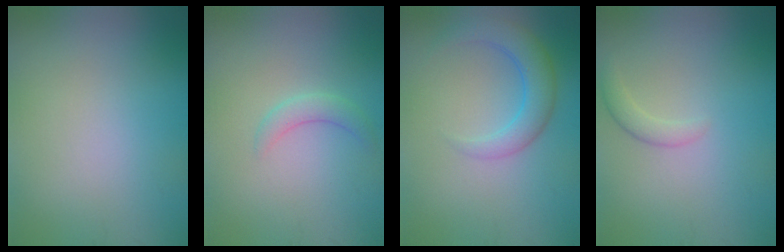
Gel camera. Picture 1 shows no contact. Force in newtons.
{"total": 1.6, "press": 1.6, "slide": 0.1}
{"total": 3.7, "press": 3.7, "slide": 0.2}
{"total": 1.4, "press": 1.4, "slide": 0.1}